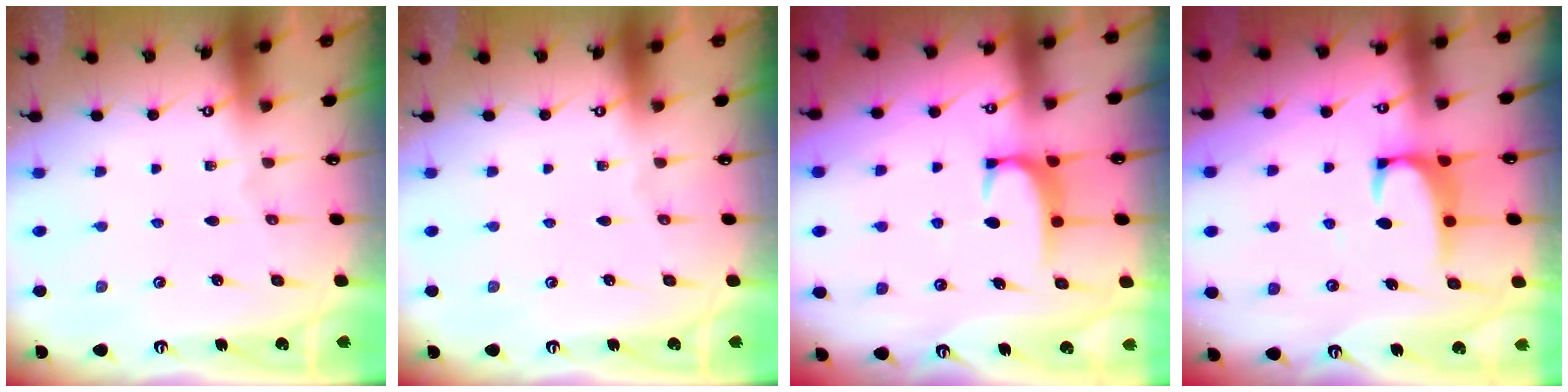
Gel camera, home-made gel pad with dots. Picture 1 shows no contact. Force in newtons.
{"total": 0.0}
{"total": 2.0, "press": 1.9, "slide": 0.6}
{"total": 2.0, "press": 1.9, "slide": 0.6}